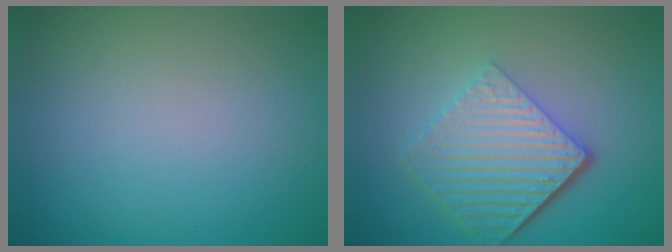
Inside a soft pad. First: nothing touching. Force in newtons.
{"total": 6.5, "press": 4.4, "slide": 4.8}